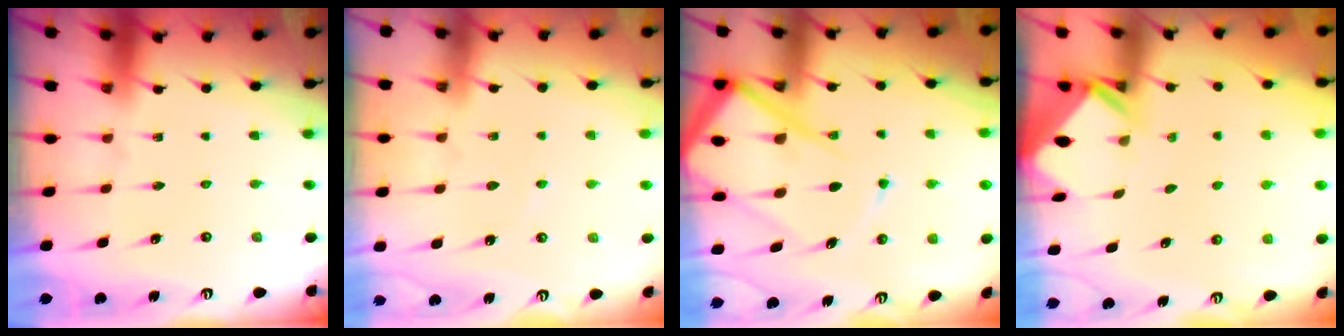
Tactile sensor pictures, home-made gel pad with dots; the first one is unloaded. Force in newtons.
{"total": 5.2, "press": 5.1, "slide": 0.7}
{"total": 17.1, "press": 17.0, "slide": 1.8}
{"total": 2.3, "press": 2.3, "slide": 0.1}